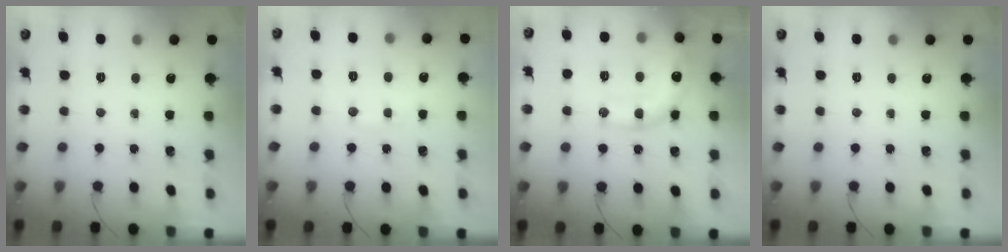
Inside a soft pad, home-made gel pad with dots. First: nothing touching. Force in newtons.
{"total": 5.3, "press": 5.1, "slide": 1.6}
{"total": 16.8, "press": 16.7, "slide": 2.2}
{"total": 0.0}